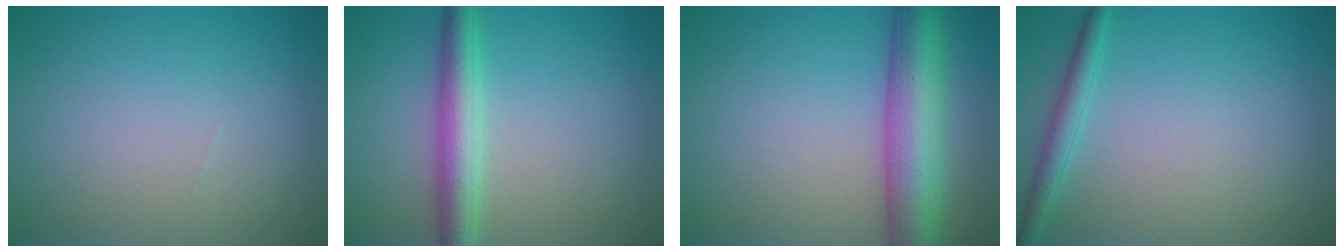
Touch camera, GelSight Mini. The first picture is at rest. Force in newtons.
{"total": 4.2, "press": 4.2, "slide": 0.0}
{"total": 7.9, "press": 7.9, "slide": 0.2}
{"total": 2.0, "press": 2.0, "slide": 0.1}